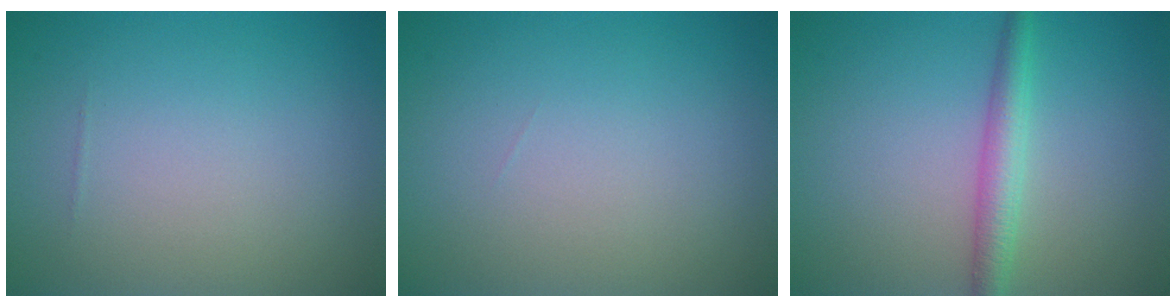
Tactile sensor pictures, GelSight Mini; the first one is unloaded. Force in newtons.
{"total": 0.0}
{"total": 2.8, "press": 2.8, "slide": 0.1}